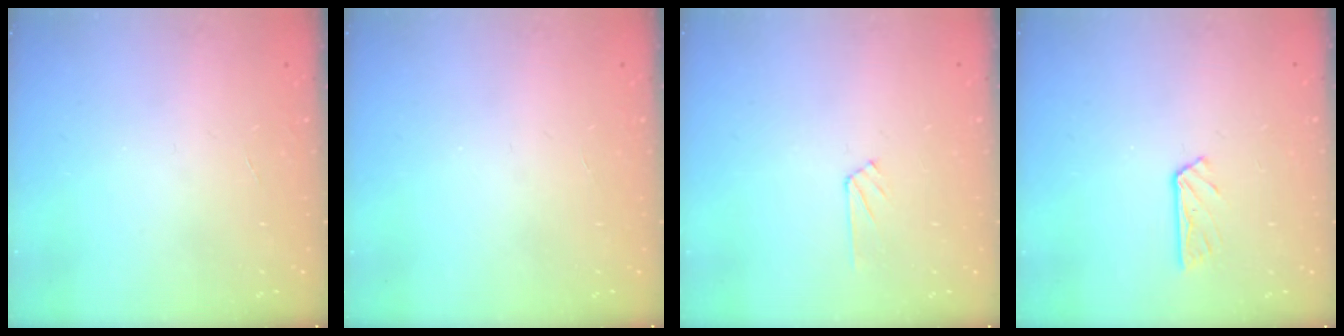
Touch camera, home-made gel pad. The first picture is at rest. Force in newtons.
{"total": 0.0}
{"total": 4.7, "press": 4.7, "slide": 0.6}
{"total": 3.4, "press": 3.3, "slide": 0.4}